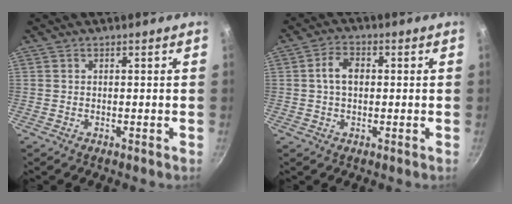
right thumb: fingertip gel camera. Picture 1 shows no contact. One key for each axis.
{"total": 5.0, "fx": 0.4, "fy": 3.4, "fz": 3.6, "tx": -0.056, "ty": 0.014, "tz": 0.001}